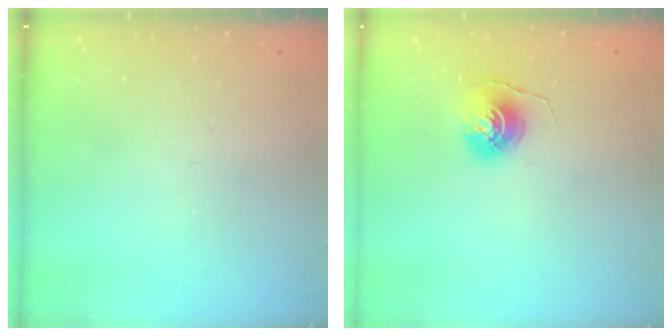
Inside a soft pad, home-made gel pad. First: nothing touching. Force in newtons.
{"total": 6.4, "press": 6.4, "slide": 0.6}